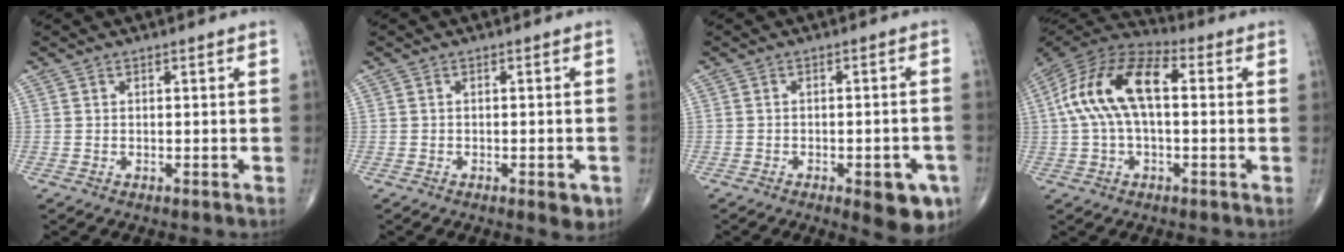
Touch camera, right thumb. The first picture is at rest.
{"total": 3.3, "force": [-1.4, 1.3, 2.7], "torque": [-0.025, -0.002, -0.015]}
{"total": 8.6, "force": [-3.8, 3.1, 7.1], "torque": [-0.067, 0.008, -0.042]}
{"total": 16.1, "force": [1.8, 8.4, 13.7], "torque": [-0.267, 0.041, 0.023]}